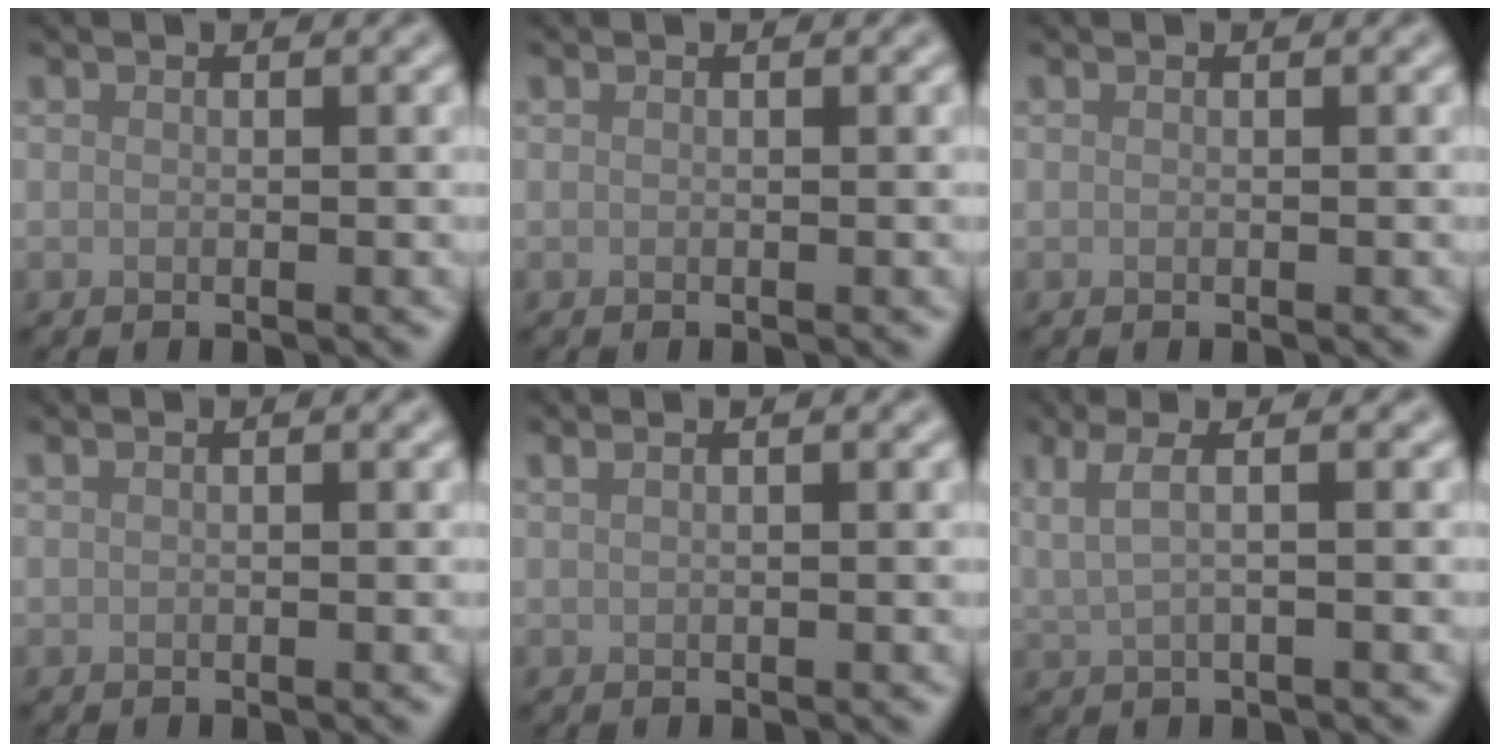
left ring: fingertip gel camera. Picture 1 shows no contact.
{"total": 0.0}
{"total": 0.0}
{"total": 0.7, "force": [0.4, 0.3, 0.5], "torque": [-0.008, 0.004, 0.004]}
{"total": 1.6, "force": [1.0, 0.8, 1.0], "torque": [-0.012, -0.002, 0.006]}
{"total": 2.8, "force": [1.2, 0.8, 2.3], "torque": [-0.047, -0.001, 0.019]}